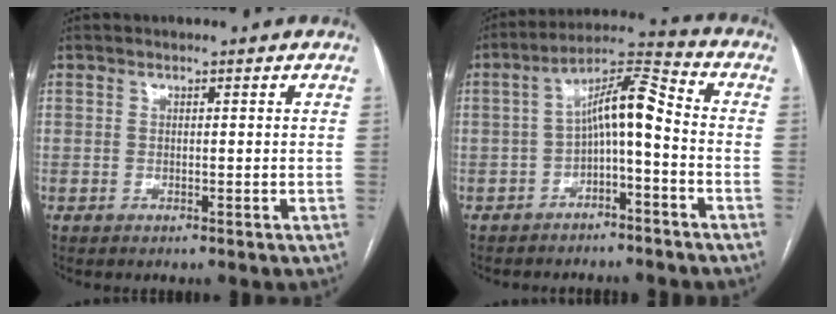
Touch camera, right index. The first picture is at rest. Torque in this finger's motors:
{"motor_torque": [1.16, -0.22, 0.66, 0.16]}